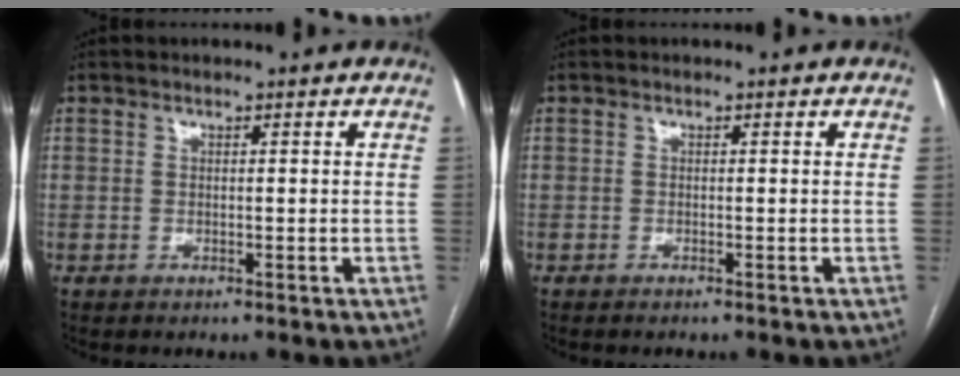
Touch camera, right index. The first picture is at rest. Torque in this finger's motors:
{"motor_torque": [-0.18, -0.14, 0.06, 0.01]}